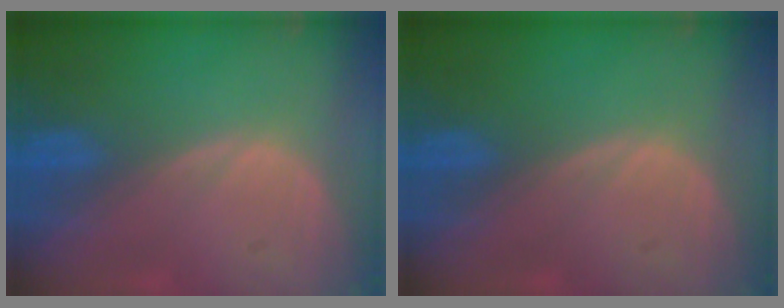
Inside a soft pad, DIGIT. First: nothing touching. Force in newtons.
{"total": 0.0}